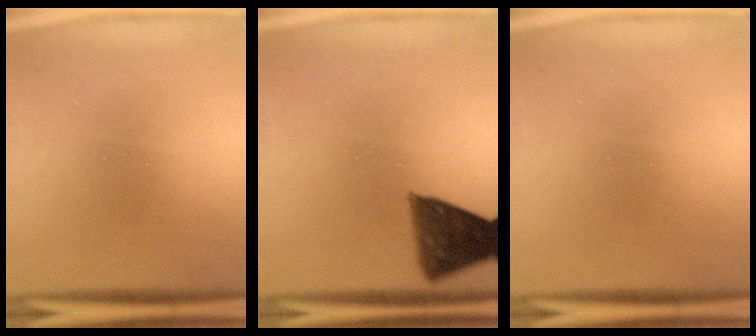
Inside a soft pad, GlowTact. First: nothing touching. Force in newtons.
{"total": 7.6}
{"total": 0.0}